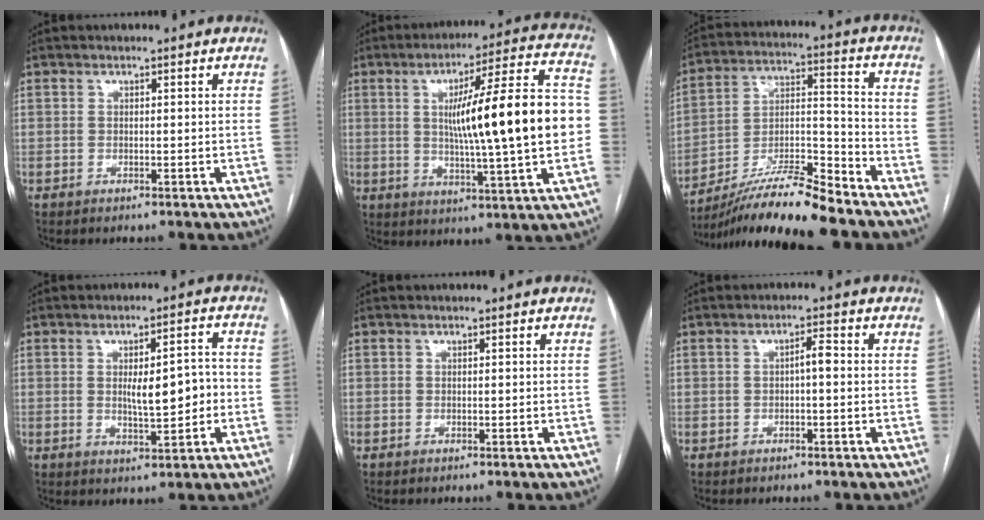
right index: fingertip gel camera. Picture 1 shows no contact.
{"total": 20.7, "force": [0.4, 0.9, 20.7], "torque": [-0.301, 0.019, 0.001]}
{"total": 16.0, "force": [-13.9, 0.1, 7.8], "torque": [-0.139, 0.008, -0.246]}
{"total": 7.3, "force": [-0.6, 2.0, 7.0], "torque": [-0.106, 0.012, -0.001]}
{"total": 0.0}
{"total": 2.1, "force": [-0.2, 0.5, 2.0], "torque": [-0.032, 0.006, -0.004]}